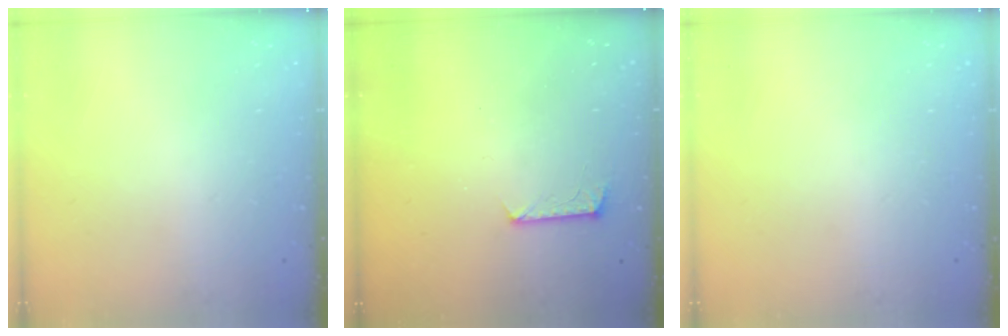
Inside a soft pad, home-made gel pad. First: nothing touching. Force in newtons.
{"total": 7.0, "press": 6.9, "slide": 0.6}
{"total": 0.0}